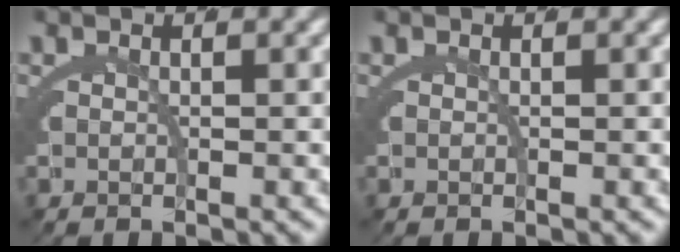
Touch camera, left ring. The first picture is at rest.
{"total": 0.0}